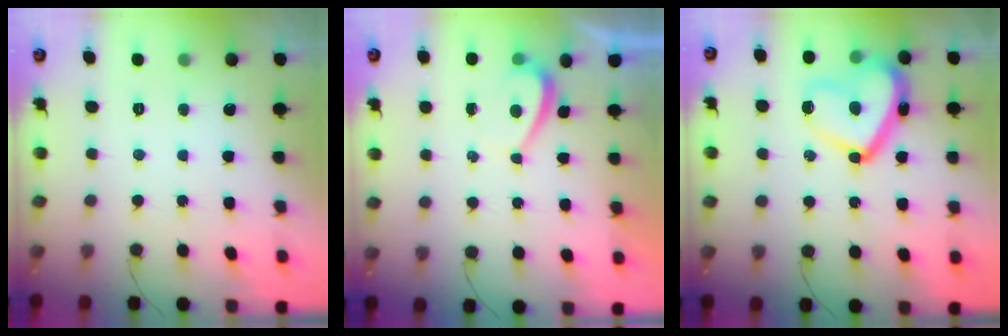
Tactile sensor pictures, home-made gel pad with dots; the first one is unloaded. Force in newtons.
{"total": 1.3, "press": 1.1, "slide": 0.5}
{"total": 17.0, "press": 16.9, "slide": 1.5}